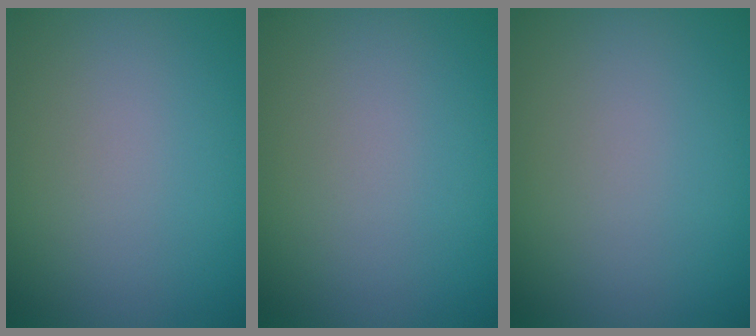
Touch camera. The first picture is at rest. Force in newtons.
{"total": 0.0}
{"total": 0.0}